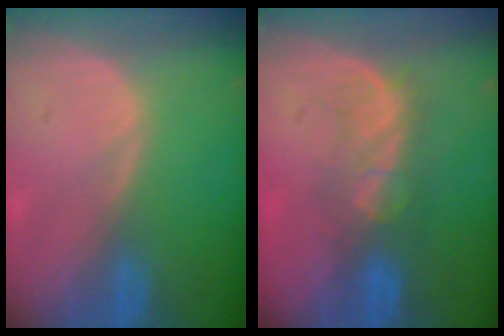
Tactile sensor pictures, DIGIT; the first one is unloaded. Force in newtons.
{"total": 5.6, "press": 5.5, "slide": 1.3}